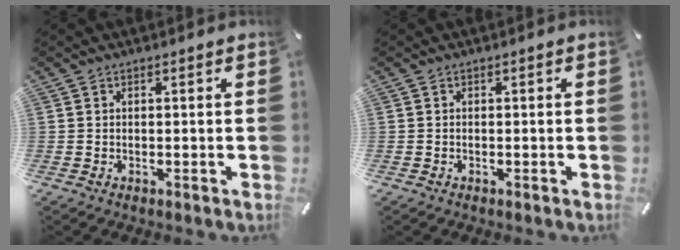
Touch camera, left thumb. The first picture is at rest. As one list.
[{"total": 0.0}]